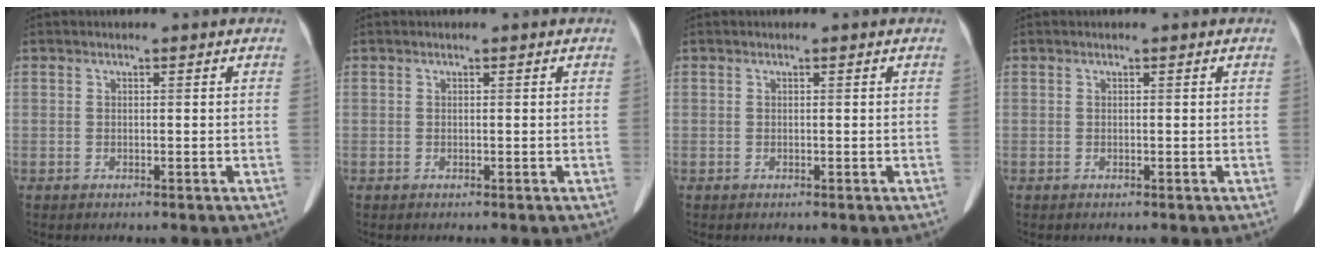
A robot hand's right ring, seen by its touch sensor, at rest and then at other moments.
{"total": 0.0}
{"total": 0.0}
{"total": 0.0}